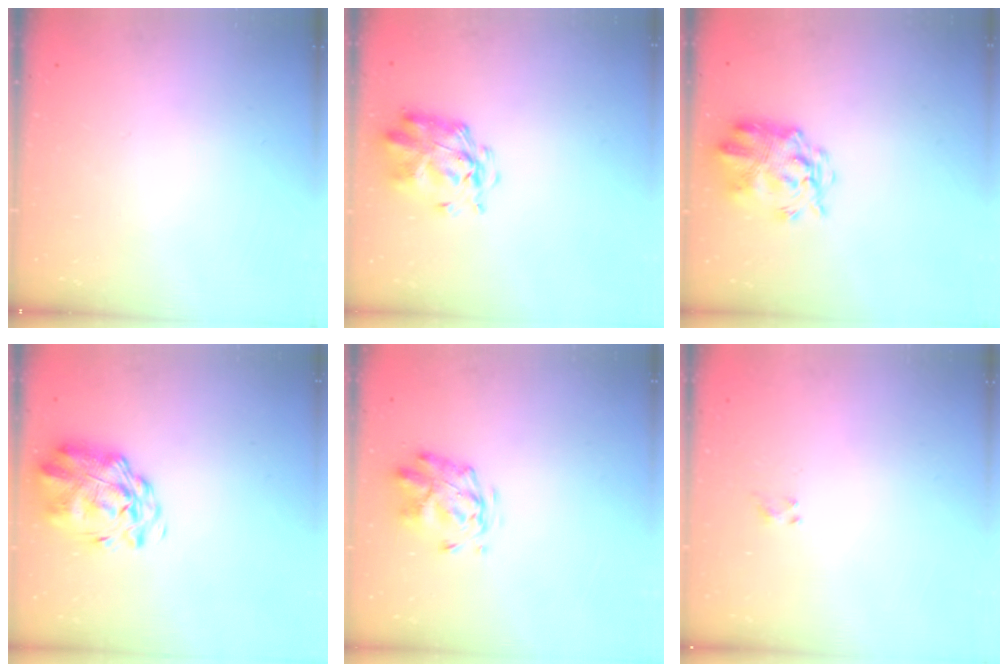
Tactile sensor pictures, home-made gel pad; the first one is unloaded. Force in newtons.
{"total": 3.0, "press": 2.9, "slide": 0.7}
{"total": 4.0, "press": 3.6, "slide": 1.7}
{"total": 3.2, "press": 2.8, "slide": 1.6}
{"total": 2.8, "press": 2.4, "slide": 1.4}
{"total": 2.9, "press": 2.7, "slide": 1.1}